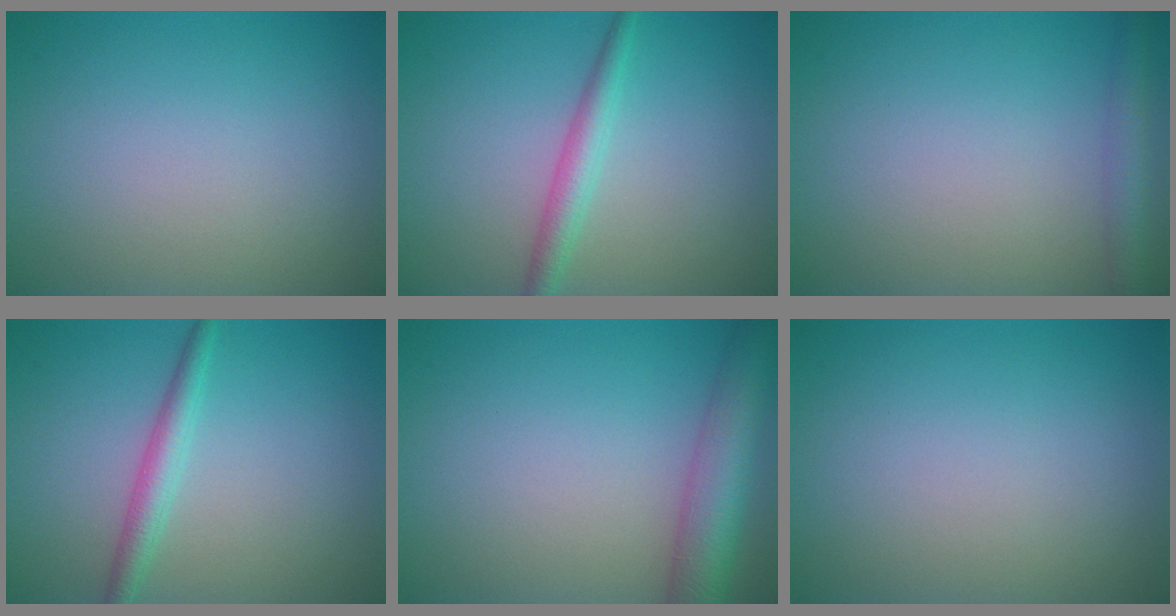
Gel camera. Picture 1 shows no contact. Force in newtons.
{"total": 2.4, "press": 2.4, "slide": 0.0}
{"total": 2.7, "press": 2.7, "slide": 0.2}
{"total": 2.4, "press": 2.4, "slide": 0.1}
{"total": 5.7, "press": 5.7, "slide": 0.3}
{"total": 0.0}